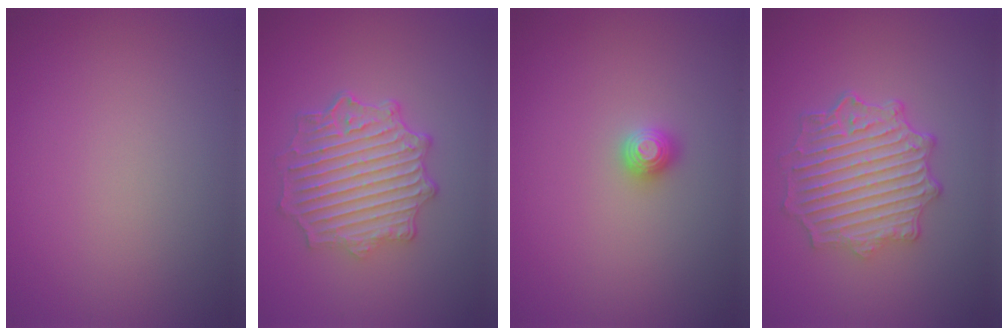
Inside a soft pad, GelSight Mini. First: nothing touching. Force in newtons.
{"total": 5.7, "press": 5.0, "slide": 2.8}
{"total": 1.2, "press": 1.2, "slide": 0.2}
{"total": 5.7, "press": 5.0, "slide": 2.8}